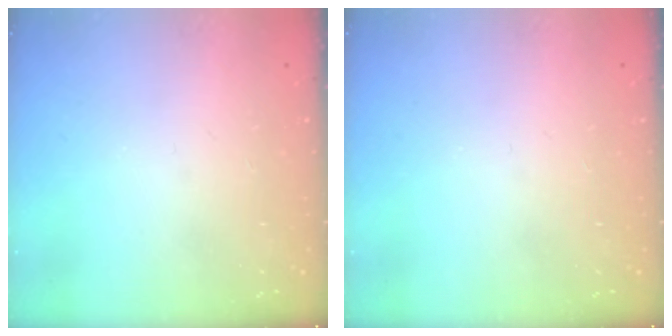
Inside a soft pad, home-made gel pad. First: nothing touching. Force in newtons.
{"total": 0.0}